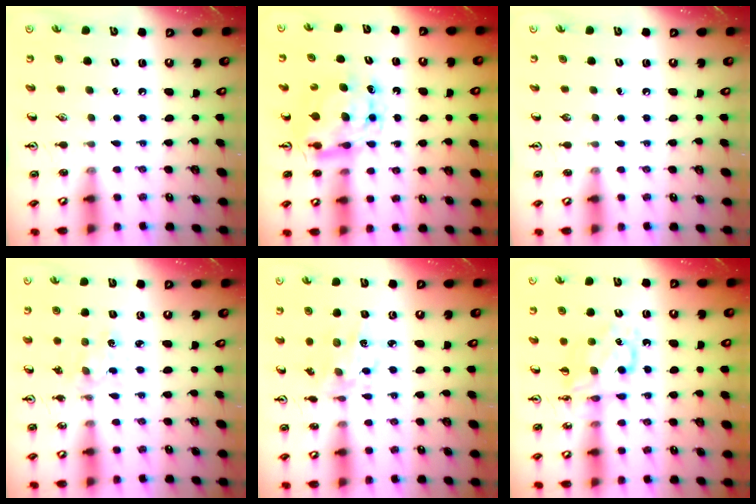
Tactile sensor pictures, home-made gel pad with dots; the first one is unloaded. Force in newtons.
{"total": 8.7, "press": 8.7, "slide": 0.7}
{"total": 0.0}
{"total": 1.8, "press": 1.8, "slide": 0.4}
{"total": 6.3, "press": 6.2, "slide": 1.5}
{"total": 9.9, "press": 9.8, "slide": 0.9}